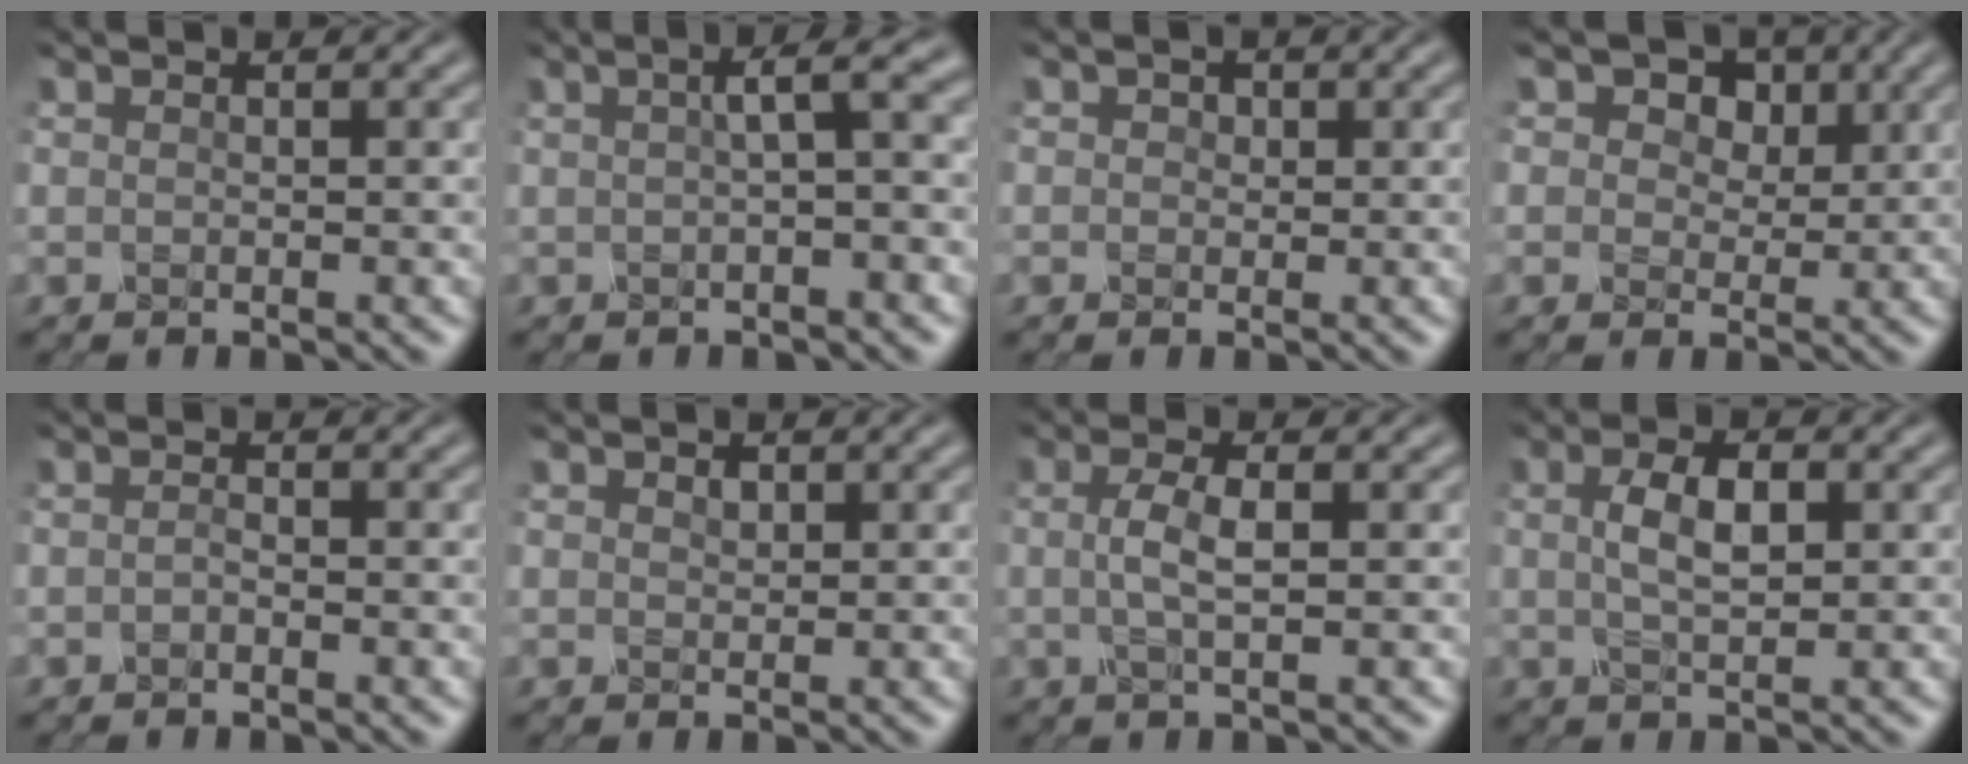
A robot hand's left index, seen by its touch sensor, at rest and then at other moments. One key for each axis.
{"total": 3.6, "fx": 0.5, "fy": 0.8, "fz": 3.4, "tx": -0.051, "ty": 0.018, "tz": 0.001}
{"total": 1.3, "fx": 0.3, "fy": 1.2, "fz": 0.4, "tx": -0.010, "ty": -0.001, "tz": 0.001}
{"total": 6.1, "fx": 2.7, "fy": 4.4, "fz": 3.1, "tx": -0.068, "ty": 0.003, "tz": 0.036}
{"total": 0.8, "fx": -0.7, "fy": 0.3, "fz": 0.3, "tx": -0.007, "ty": 0.001, "tz": -0.016}
{"total": 0.8, "fx": 0.4, "fy": 0.7, "fz": 0.4, "tx": -0.009, "ty": 0.000, "tz": 0.007}
{"total": 2.4, "fx": -0.3, "fy": 0.6, "fz": 2.3, "tx": -0.049, "ty": 0.006, "tz": -0.010}
{"total": 3.2, "fx": 0.2, "fy": 1.5, "fz": 2.9, "tx": -0.061, "ty": 0.003, "tz": 0.004}